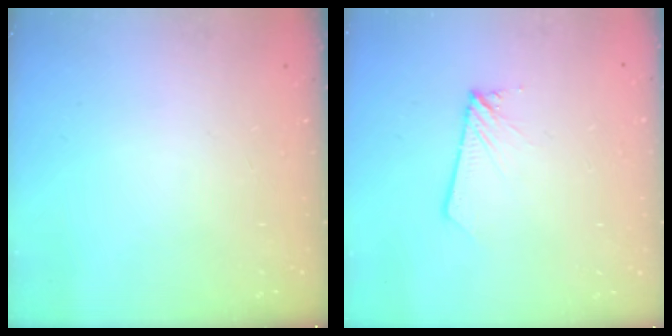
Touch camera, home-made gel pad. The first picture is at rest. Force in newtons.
{"total": 2.0, "press": 2.0, "slide": 0.2}